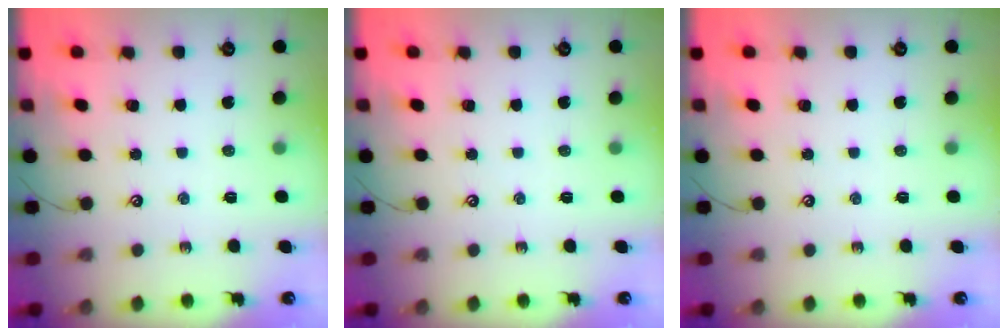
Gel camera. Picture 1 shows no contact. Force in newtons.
{"total": 0.0}
{"total": 0.0}